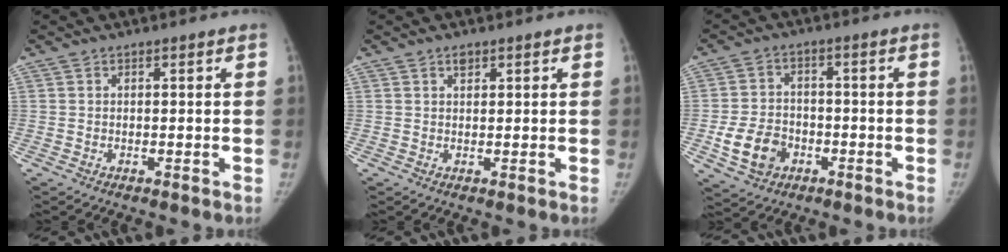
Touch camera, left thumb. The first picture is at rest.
{"total": 1.4, "force": [0.9, 0.7, 0.7], "torque": [-0.006, -0.004, 0.014]}
{"total": 8.4, "force": [-3.0, 6.6, 4.4], "torque": [-0.066, 0.016, -0.048]}